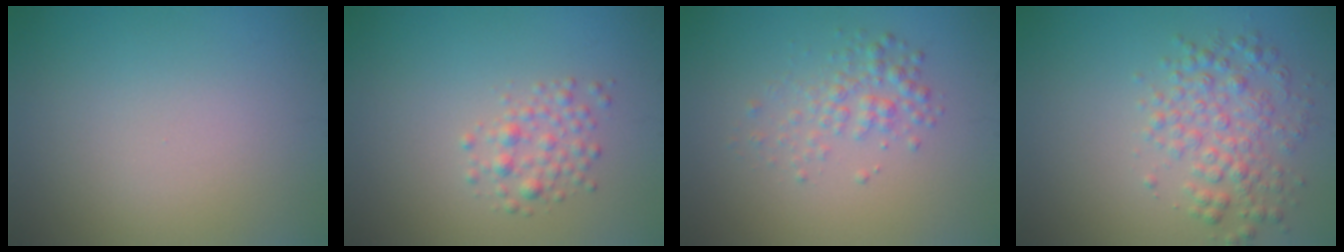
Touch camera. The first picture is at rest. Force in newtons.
{"total": 1.9, "press": 1.9, "slide": 0.1}
{"total": 2.3, "press": 2.3, "slide": 0.1}
{"total": 3.5, "press": 3.5, "slide": 0.0}